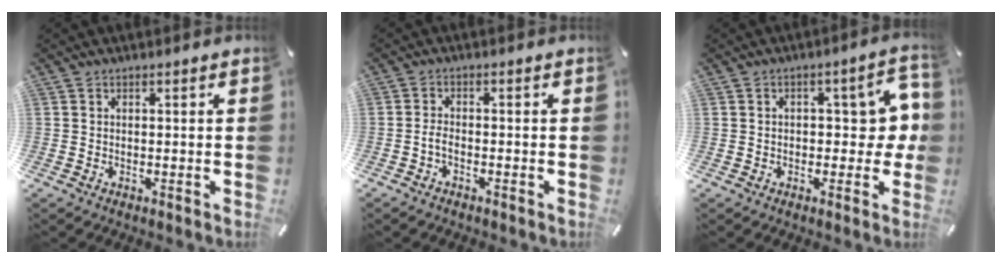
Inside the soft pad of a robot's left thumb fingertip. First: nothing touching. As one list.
[{"total": 2.2, "force": [-1.2, 0.8, 1.6], "torque": [-0.035, 0.003, -0.025]}, {"total": 8.2, "force": [0.1, 4.6, 6.7], "torque": [-0.089, 0.008, -0.005]}]